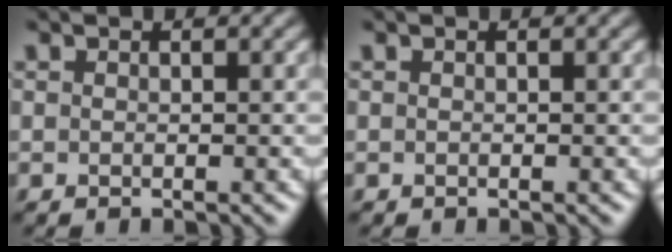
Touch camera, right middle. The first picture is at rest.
{"total": 0.0}